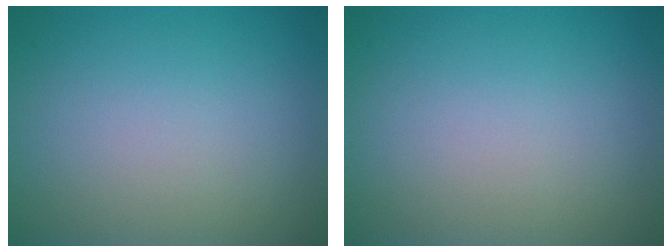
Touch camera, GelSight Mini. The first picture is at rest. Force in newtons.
{"total": 0.0}